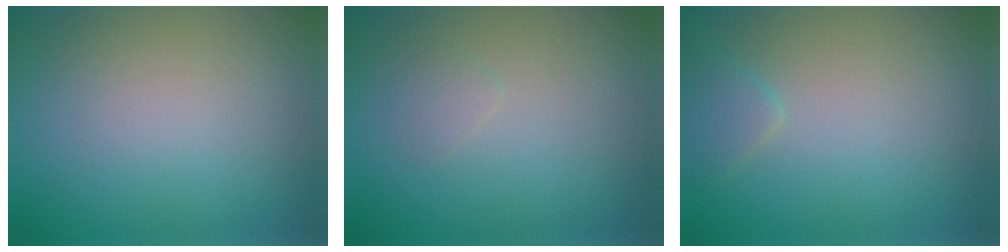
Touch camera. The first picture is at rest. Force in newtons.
{"total": 0.8, "press": 0.8, "slide": 0.1}
{"total": 1.4, "press": 1.4, "slide": 0.1}